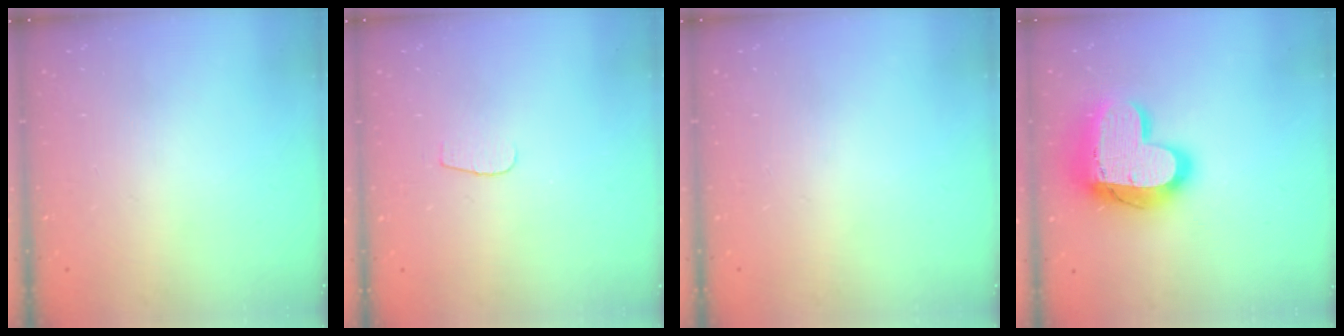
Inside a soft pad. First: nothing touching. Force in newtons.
{"total": 3.5, "press": 3.5, "slide": 0.3}
{"total": 0.0}
{"total": 19.7, "press": 19.7, "slide": 1.4}